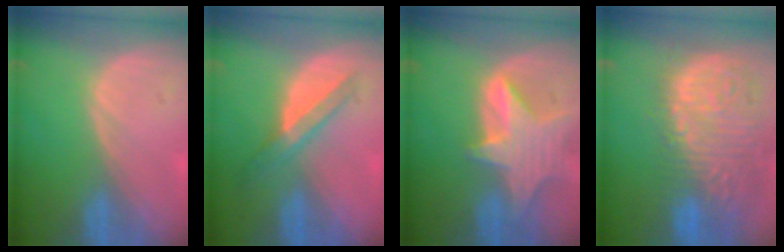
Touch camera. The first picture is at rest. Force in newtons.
{"total": 5.9, "press": 5.3, "slide": 2.6}
{"total": 8.5, "press": 7.6, "slide": 3.9}
{"total": 15.3, "press": 12.7, "slide": 8.5}